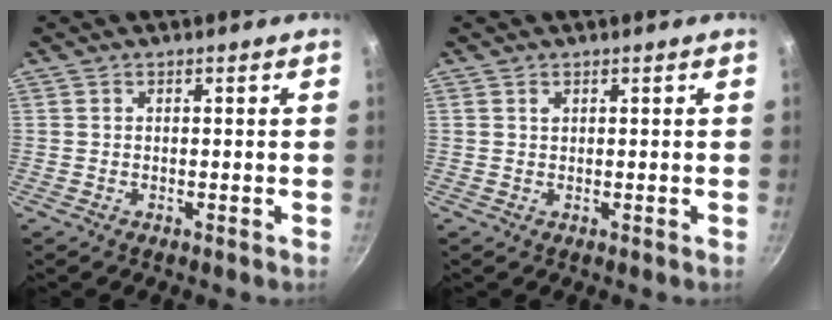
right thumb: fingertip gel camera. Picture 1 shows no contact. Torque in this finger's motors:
{"motor_torque": [-0.05, 0.09, 0.05, -0.18, -0.02]}